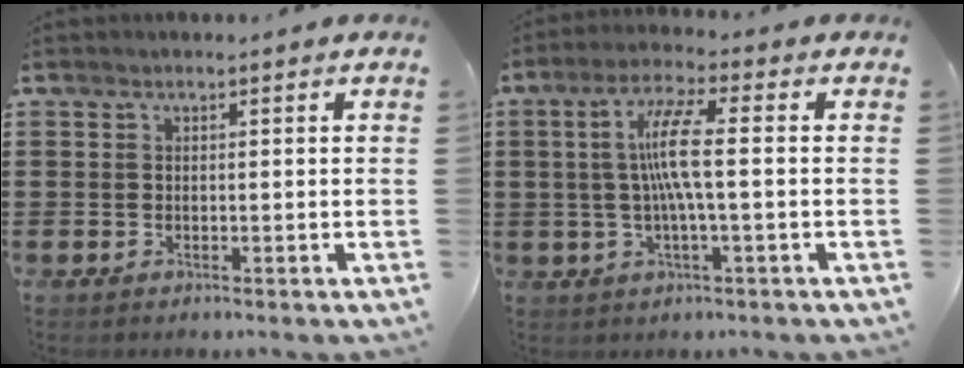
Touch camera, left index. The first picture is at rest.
{"total": 7.9, "force": [0.1, 1.1, 7.9], "torque": [-0.159, 0.003, -0.010]}